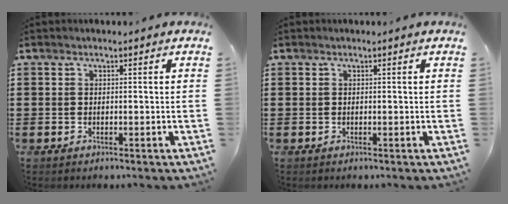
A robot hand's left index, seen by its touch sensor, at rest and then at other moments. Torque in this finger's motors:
{"motor_torque": [-0.02, 0.00, 0.00, 0.00]}